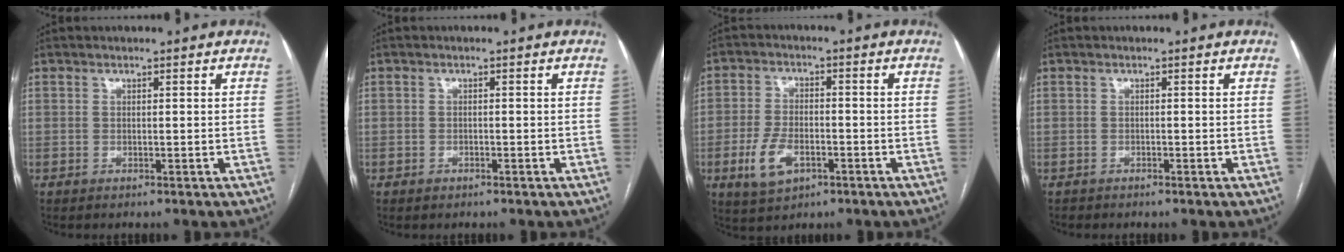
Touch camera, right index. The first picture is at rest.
{"total": 1.2, "force": [-0.7, 1.0, 0.1], "torque": [0.000, 0.004, -0.010]}
{"total": 7.3, "force": [-2.9, 4.3, 5.1], "torque": [-0.111, 0.002, -0.046]}
{"total": 0.8, "force": [-0.6, 0.5, -0.2], "torque": [-0.004, 0.002, -0.013]}